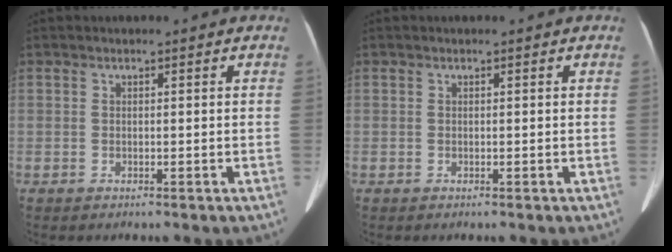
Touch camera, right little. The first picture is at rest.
{"total": 0.0}